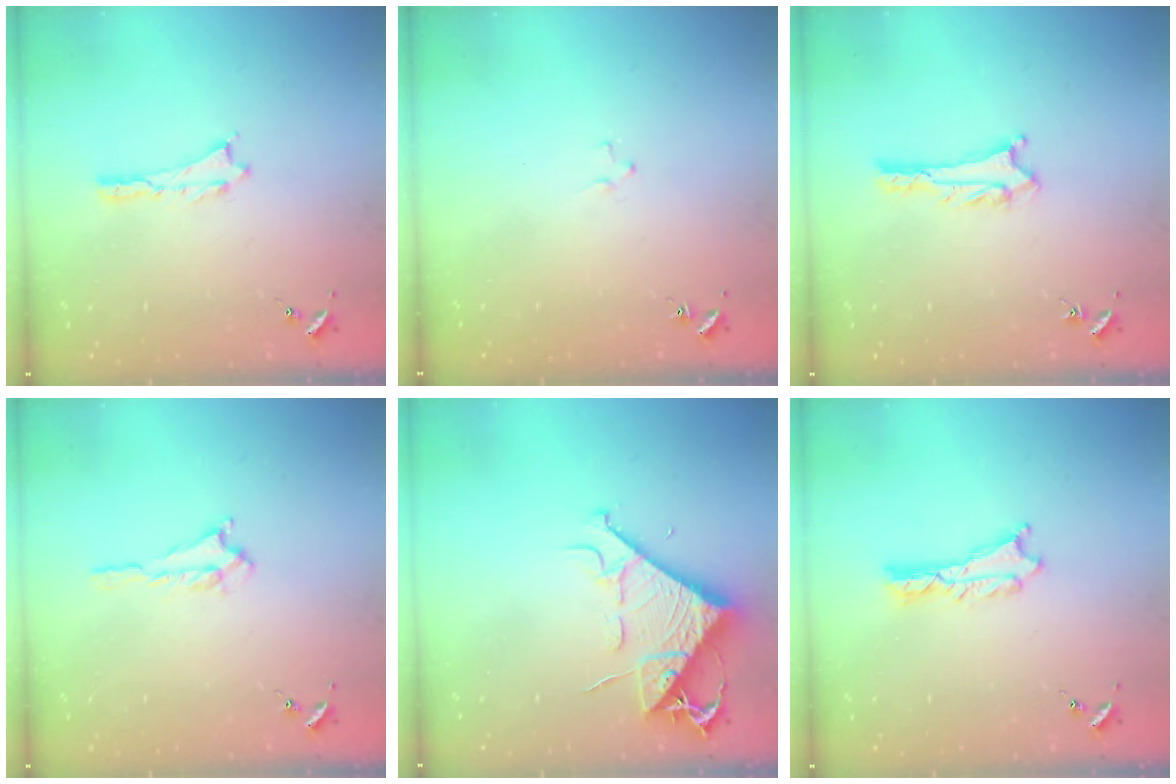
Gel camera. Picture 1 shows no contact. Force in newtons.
{"total": 1.2, "press": 1.2, "slide": 0.2}
{"total": 2.7, "press": 2.7, "slide": 0.2}
{"total": 0.7, "press": 0.7, "slide": 0.2}
{"total": 8.4, "press": 8.3, "slide": 1.1}
{"total": 0.7, "press": 0.7, "slide": 0.1}